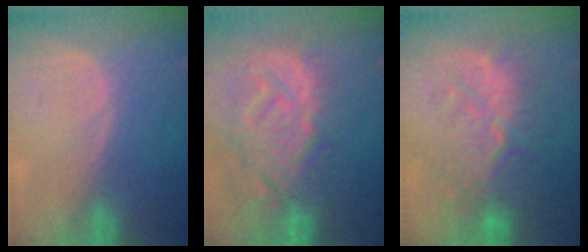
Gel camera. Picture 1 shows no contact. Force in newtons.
{"total": 14.3, "press": 12.3, "slide": 7.3}
{"total": 9.6, "press": 9.4, "slide": 2.1}